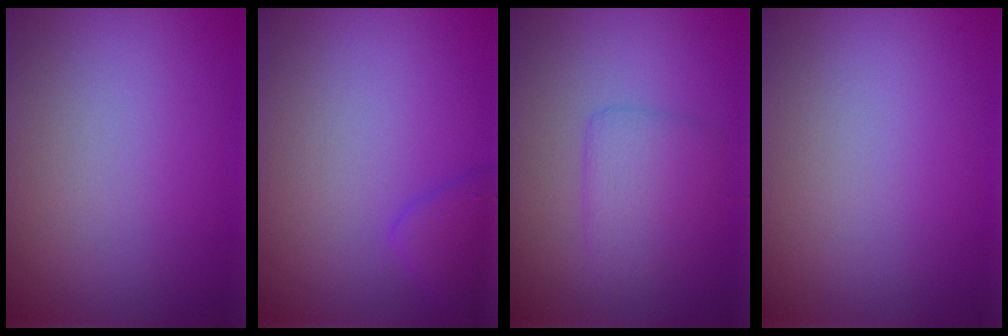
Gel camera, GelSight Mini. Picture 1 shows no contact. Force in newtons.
{"total": 1.9, "press": 1.9, "slide": 0.1}
{"total": 2.7, "press": 2.7, "slide": 0.1}
{"total": 0.0}